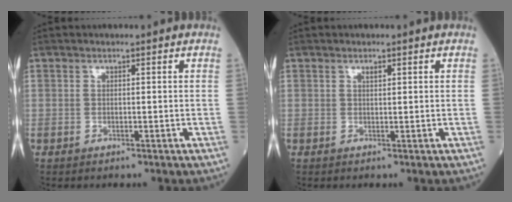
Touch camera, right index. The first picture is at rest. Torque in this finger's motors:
{"motor_torque": [-0.03, 0.03, 0.03, 0.02]}